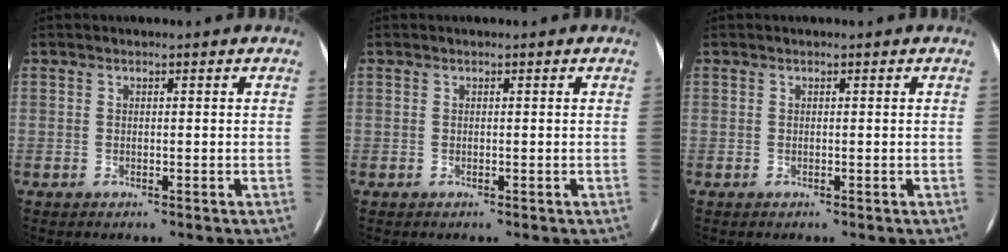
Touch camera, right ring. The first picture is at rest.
{"total": 0.0}
{"total": 0.0}